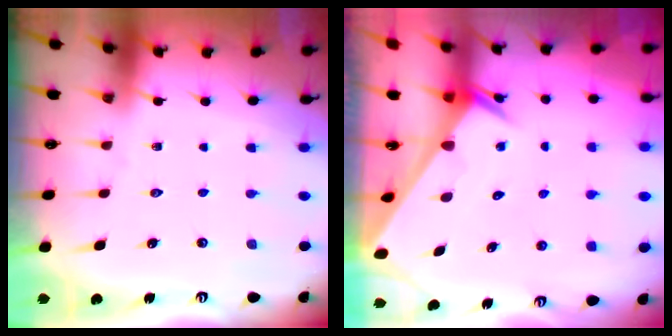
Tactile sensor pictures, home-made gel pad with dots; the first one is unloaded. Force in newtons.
{"total": 2.4, "press": 2.4, "slide": 0.0}